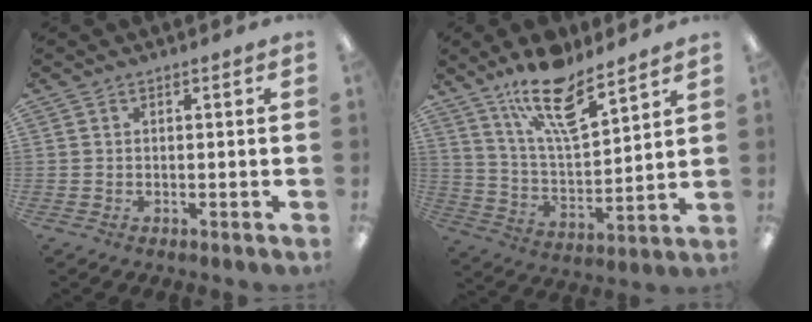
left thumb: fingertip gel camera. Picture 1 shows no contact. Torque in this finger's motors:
{"motor_torque": [0.29, 0.30, 1.53, -1.24, 0.32]}